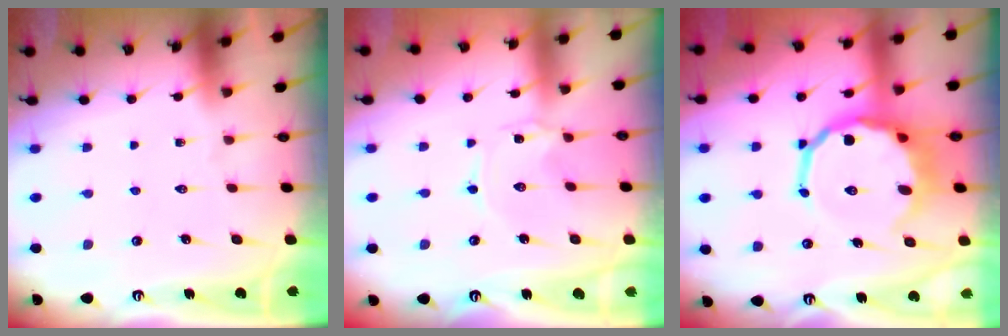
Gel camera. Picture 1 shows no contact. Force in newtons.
{"total": 0.0}
{"total": 12.7, "press": 12.2, "slide": 3.4}